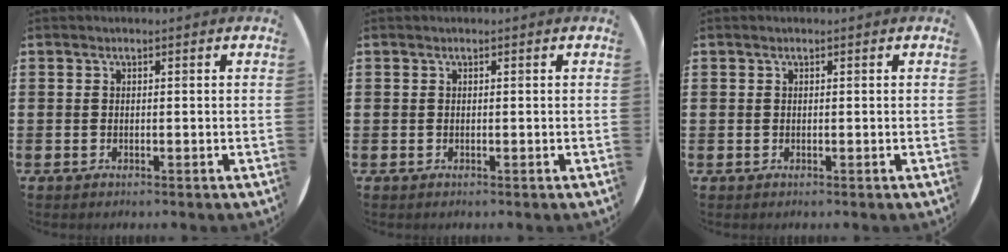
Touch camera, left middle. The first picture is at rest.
{"total": 0.0}
{"total": 0.0}